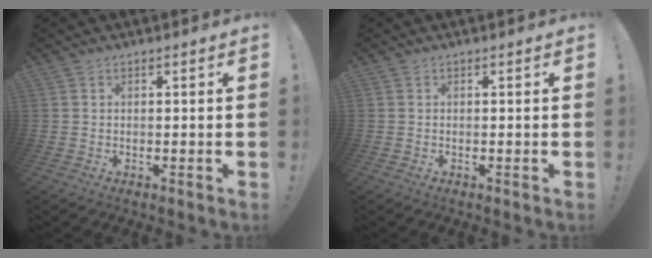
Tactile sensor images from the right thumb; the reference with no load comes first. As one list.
[{"total": 0.0}]